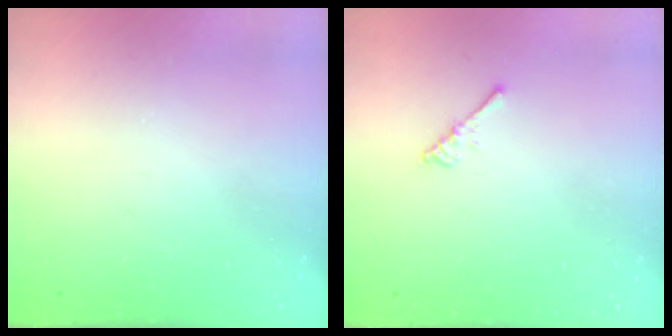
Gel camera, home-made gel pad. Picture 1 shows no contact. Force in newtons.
{"total": 3.0, "press": 2.9, "slide": 0.5}